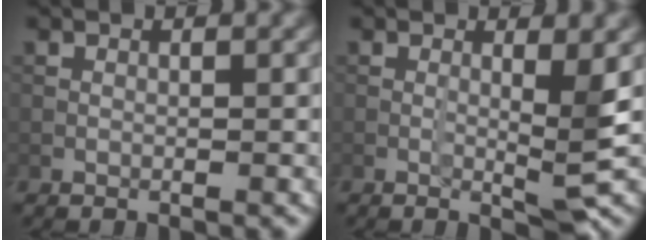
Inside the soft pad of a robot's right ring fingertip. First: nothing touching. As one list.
[{"total": 2.8, "force": [0.3, 0.2, 2.8], "torque": [-0.045, -0.009, 0.003]}]